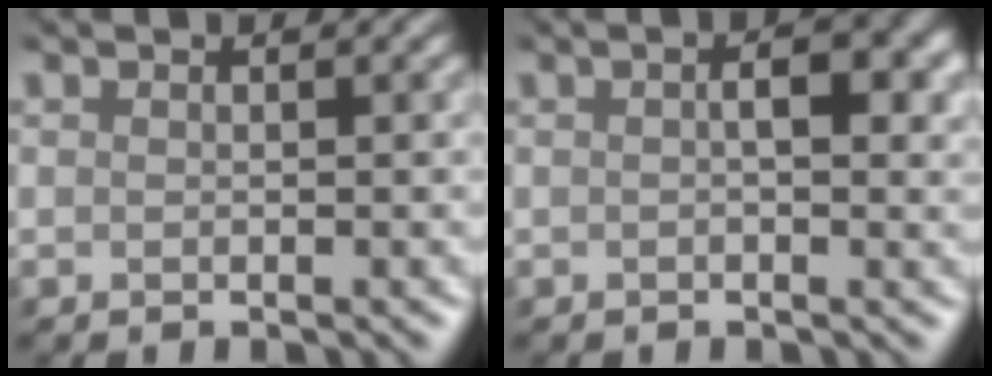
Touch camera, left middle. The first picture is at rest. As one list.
[{"total": 3.5, "force": [0.5, 1.3, 3.2], "torque": [-0.035, 0.008, 0.002]}]